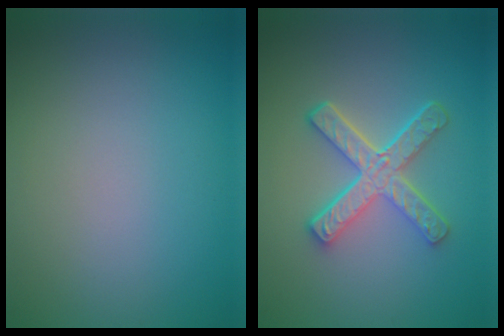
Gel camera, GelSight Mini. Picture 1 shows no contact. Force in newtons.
{"total": 4.9, "press": 3.7, "slide": 3.2}